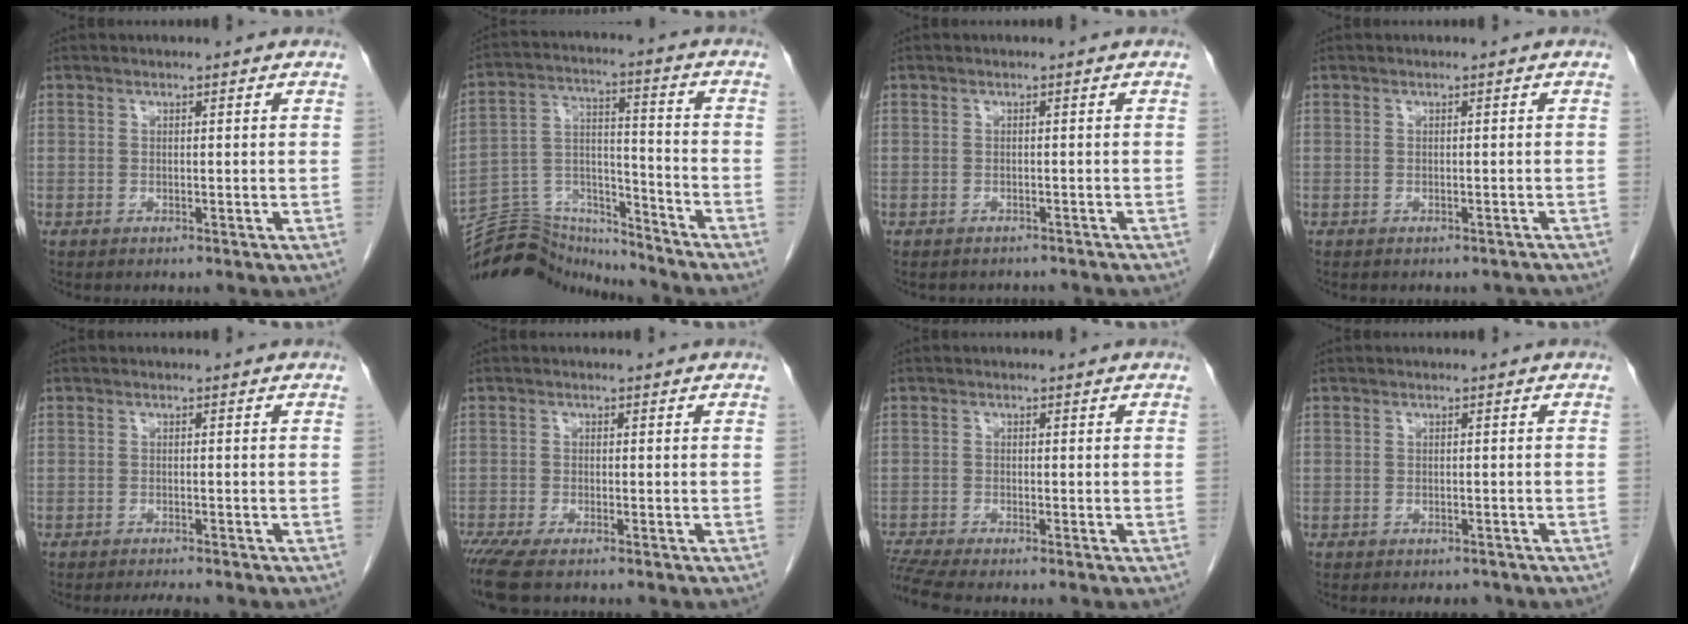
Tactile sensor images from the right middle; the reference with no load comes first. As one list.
[{"total": 14.6, "force": [-14.4, 2.0, 0.7], "torque": [-0.019, 0.050, -0.244]}, {"total": 3.6, "force": [-3.3, 1.4, 0.4], "torque": [-0.002, 0.001, -0.039]}, {"total": 2.5, "force": [-2.2, 1.1, 0.3], "torque": [-0.001, 0.001, -0.028]}, {"total": 2.6, "force": [-2.3, 0.3, 1.0], "torque": [-0.015, -0.005, -0.031]}, {"total": 5.5, "force": [-4.2, 0.9, 3.4], "torque": [-0.061, -0.015, -0.073]}, {"total": 3.6, "force": [-3.3, -0.6, 1.5], "torque": [-0.037, -0.011, -0.065]}, {"total": 2.1, "force": [-1.7, 1.2, 0.4], "torque": [-0.004, 0.002, -0.020]}]